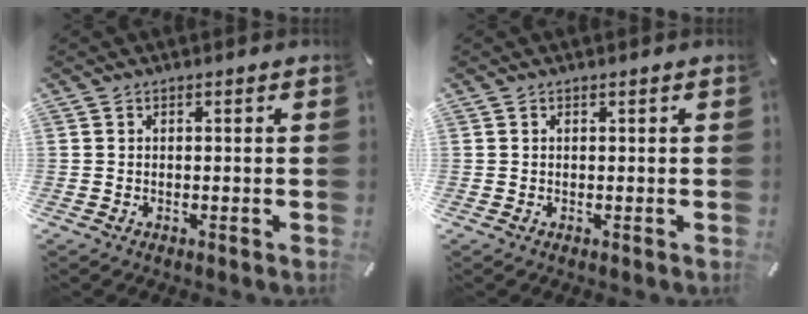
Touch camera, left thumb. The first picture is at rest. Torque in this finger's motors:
{"motor_torque": [0.01, -0.01, 0.00, 0.07, 0.00]}